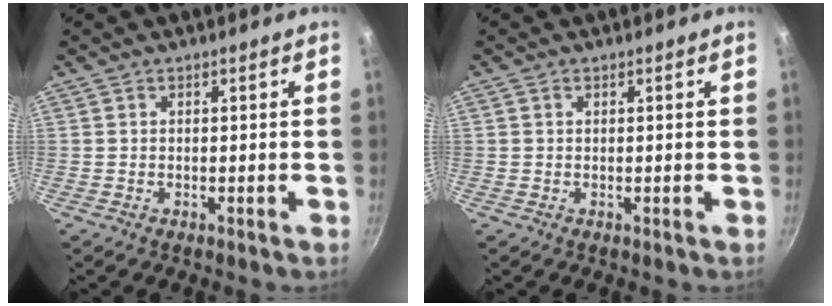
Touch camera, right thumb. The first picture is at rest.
{"total": 0.6, "force": [0.3, 0.4, 0.3], "torque": [-0.005, 0.002, 0.005]}